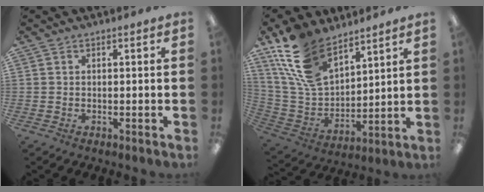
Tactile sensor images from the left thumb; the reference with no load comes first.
{"total": 17.9, "force": [11.6, 9.4, 9.7], "torque": [-0.229, -0.045, 0.222]}